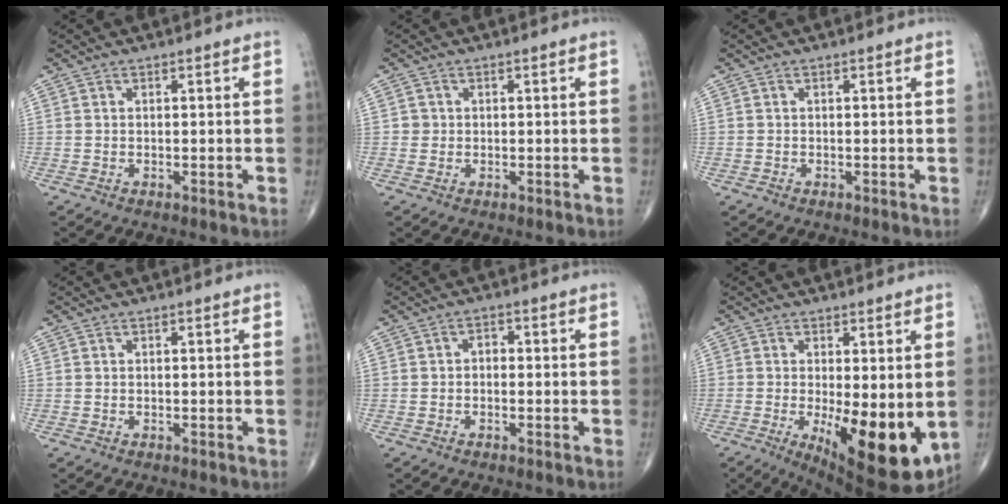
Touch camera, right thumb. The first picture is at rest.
{"total": 1.2, "force": [0.0, 1.2, 0.1], "torque": [0.008, 0.004, -0.001]}
{"total": 0.0}
{"total": 0.0}
{"total": 1.9, "force": [-0.2, 1.4, 1.3], "torque": [-0.011, 0.010, -0.009]}
{"total": 15.0, "force": [-2.7, 5.4, 13.7], "torque": [-0.191, -0.032, -0.021]}